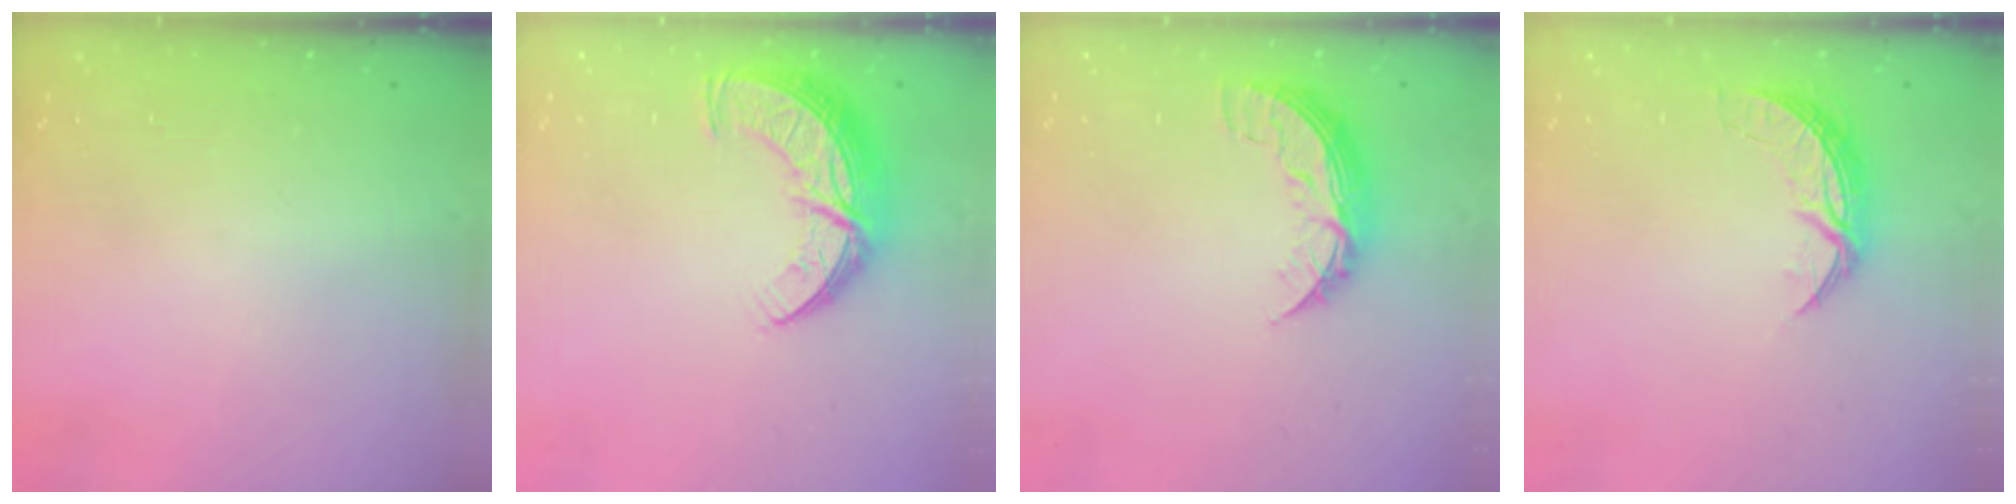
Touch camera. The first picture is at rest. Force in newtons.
{"total": 10.6, "press": 10.6, "slide": 0.9}
{"total": 8.8, "press": 8.8, "slide": 0.2}
{"total": 7.4, "press": 7.4, "slide": 0.5}